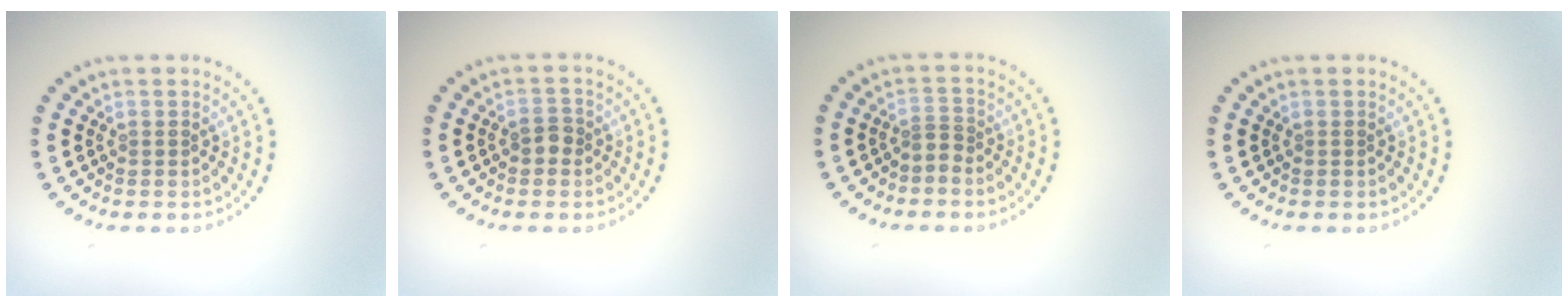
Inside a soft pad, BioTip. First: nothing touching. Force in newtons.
{"total": 1.5, "press": 1.4, "slide": 0.3}
{"total": 1.2, "press": 0.8, "slide": 0.9}
{"total": 0.0}